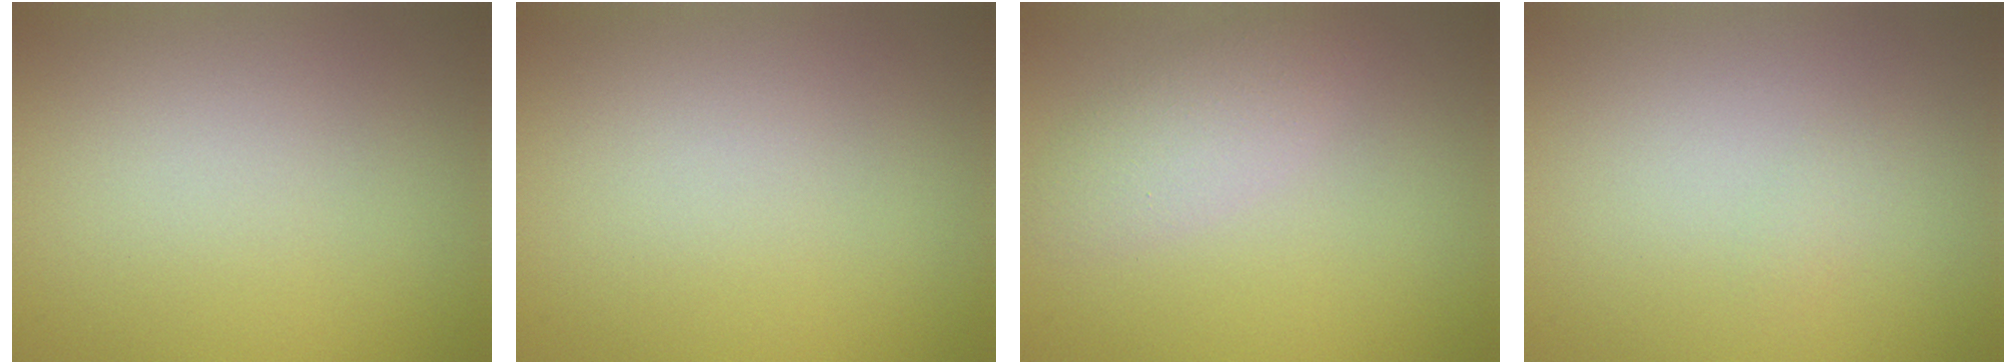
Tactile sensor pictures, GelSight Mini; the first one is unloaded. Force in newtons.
{"total": 0.0}
{"total": 2.6, "press": 2.6, "slide": 0.2}
{"total": 0.6, "press": 0.6, "slide": 0.1}